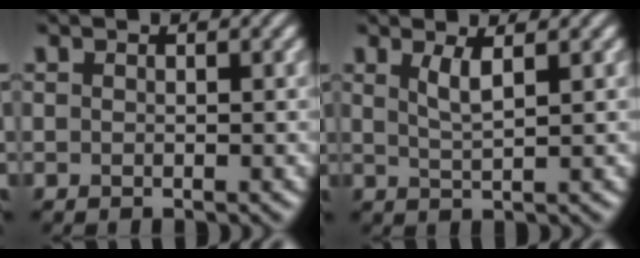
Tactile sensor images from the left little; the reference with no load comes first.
{"total": 2.1, "force": [1.0, 0.5, 1.8], "torque": [-0.034, -0.003, 0.019]}